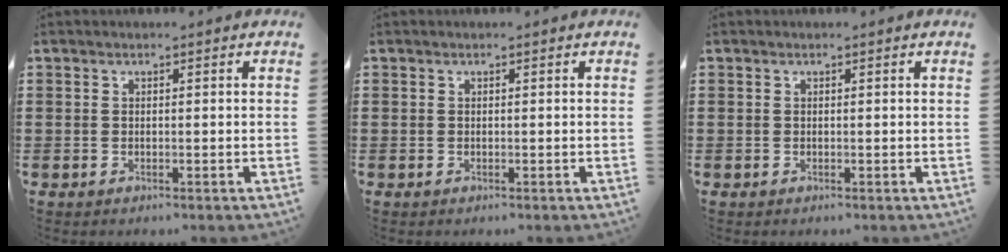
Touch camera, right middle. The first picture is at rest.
{"total": 0.0}
{"total": 0.0}